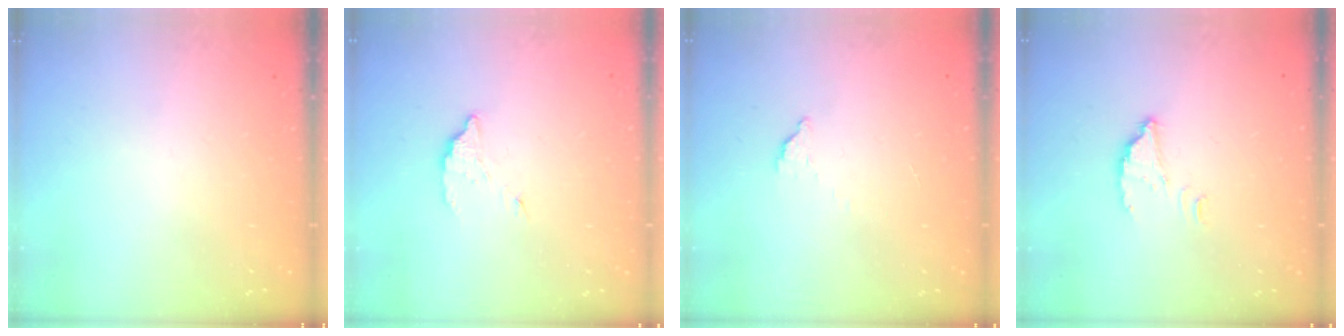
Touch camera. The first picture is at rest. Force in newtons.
{"total": 2.9, "press": 2.9, "slide": 0.2}
{"total": 2.6, "press": 2.6, "slide": 0.3}
{"total": 2.5, "press": 2.5, "slide": 0.0}